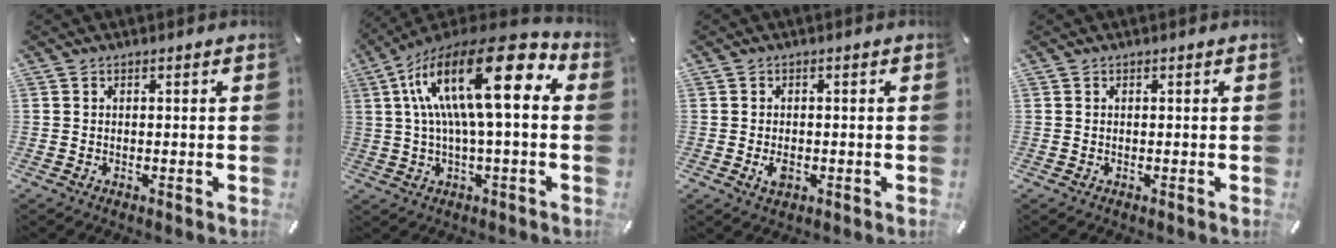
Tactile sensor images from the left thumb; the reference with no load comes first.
{"total": 22.1, "force": [5.7, 7.1, 20.1], "torque": [-0.373, -0.031, 0.083]}
{"total": 2.7, "force": [-0.6, 1.7, 1.9], "torque": [-0.041, -0.001, -0.011]}
{"total": 0.0}